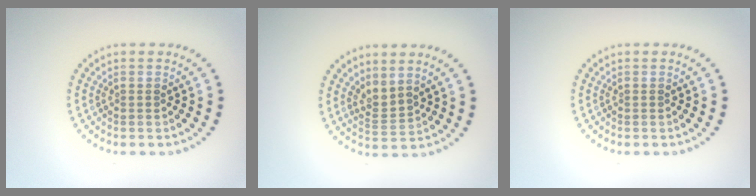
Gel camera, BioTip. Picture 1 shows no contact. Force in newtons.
{"total": 2.2, "press": 1.4, "slide": 1.6}
{"total": 0.0}